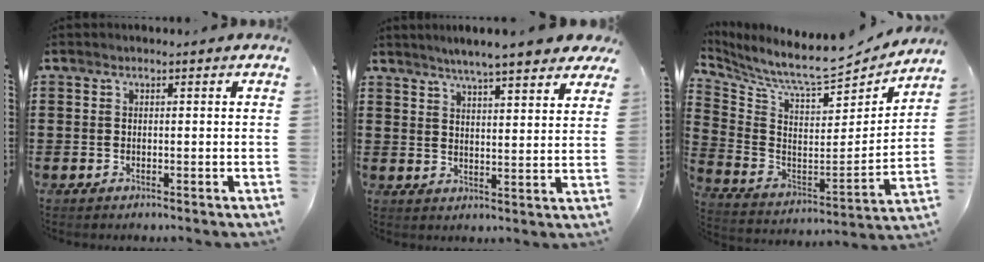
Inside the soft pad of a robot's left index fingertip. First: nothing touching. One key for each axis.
{"total": 5.3, "fx": 4.8, "fy": -0.1, "fz": 2.2, "tx": -0.061, "ty": -0.017, "tz": 0.083}
{"total": 8.7, "fx": 7.9, "fy": 0.7, "fz": 3.5, "tx": -0.098, "ty": -0.071, "tz": 0.130}